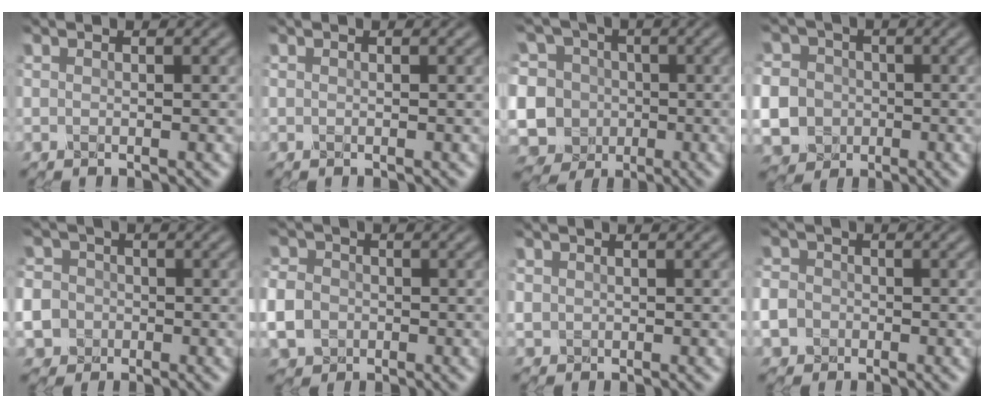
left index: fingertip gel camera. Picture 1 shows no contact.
{"total": 0.0}
{"total": 16.6, "force": [-2.8, 15.7, 4.7], "torque": [-0.150, -0.003, -0.078]}
{"total": 9.7, "force": [-2.3, 8.8, 3.2], "torque": [-0.088, -0.019, -0.075]}
{"total": 11.2, "force": [-3.8, 10.0, 3.2], "torque": [-0.093, -0.017, -0.104]}
{"total": 4.4, "force": [-1.2, 3.8, 2.0], "torque": [-0.050, -0.007, -0.032]}
{"total": 0.9, "force": [0.2, 0.9, 0.2], "torque": [-0.002, -0.002, 0.004]}
{"total": 6.2, "force": [-2.4, 5.4, 2.0], "torque": [-0.056, -0.016, -0.069]}